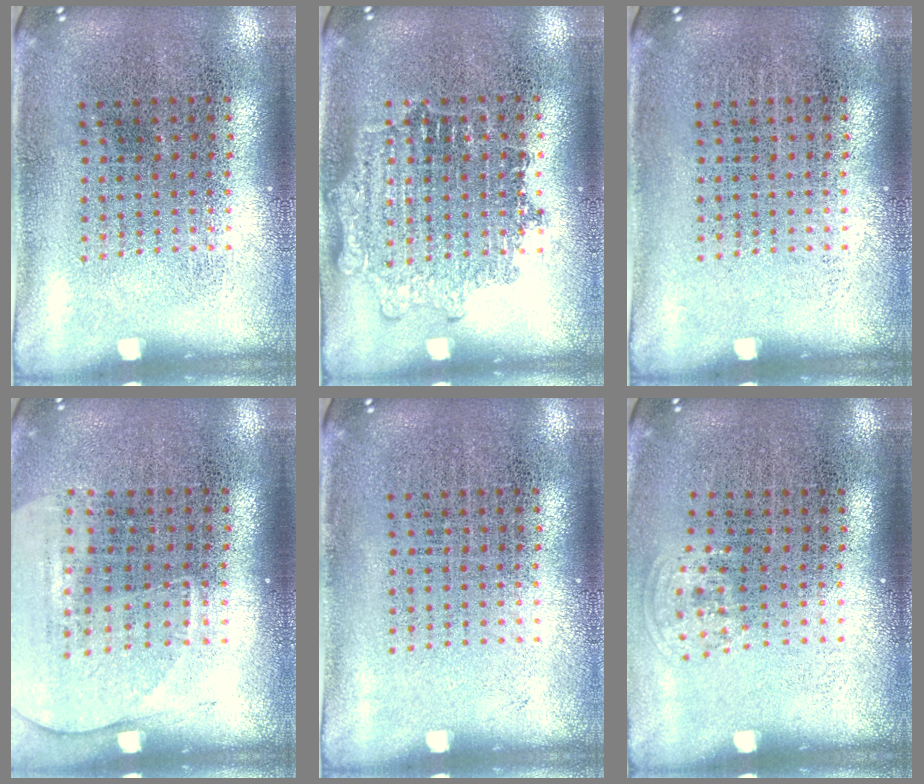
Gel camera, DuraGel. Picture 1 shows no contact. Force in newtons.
{"total": 1.1, "press": 1.1, "slide": 0.1}
{"total": 0.0}
{"total": 1.4, "press": 1.3, "slide": 0.4}
{"total": 0.0}
{"total": 0.8, "press": 0.6, "slide": 0.5}